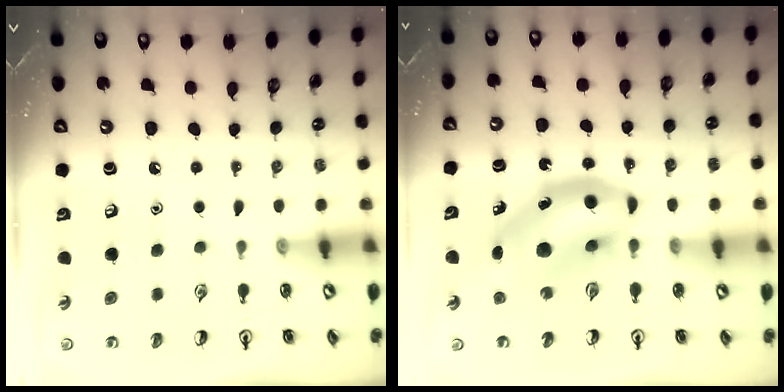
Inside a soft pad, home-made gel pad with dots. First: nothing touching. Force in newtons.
{"total": 12.4, "press": 11.8, "slide": 3.6}